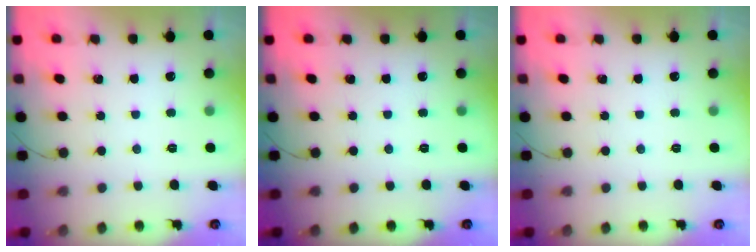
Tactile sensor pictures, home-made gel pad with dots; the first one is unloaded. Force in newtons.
{"total": 0.0}
{"total": 0.0}